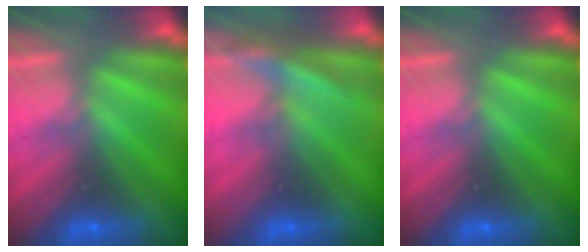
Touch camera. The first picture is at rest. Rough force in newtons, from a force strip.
{"total": 2.9}
{"total": 0.0}